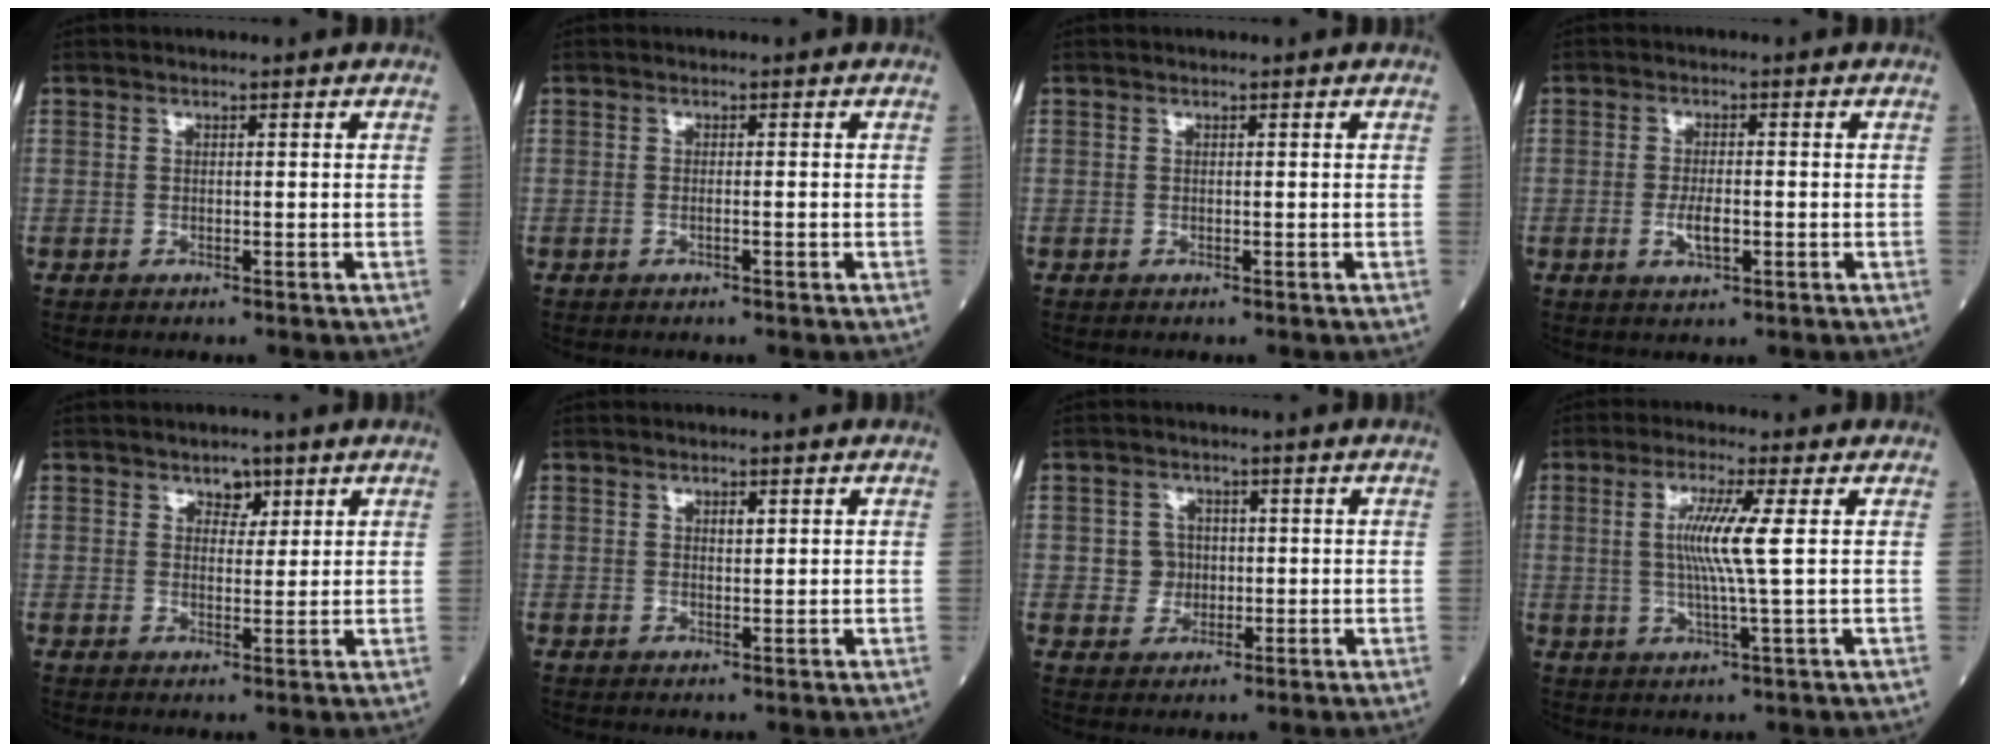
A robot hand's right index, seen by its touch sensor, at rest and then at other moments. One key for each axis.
{"total": 0.7, "fx": -0.4, "fy": 0.0, "fz": 0.6, "tx": -0.013, "ty": 0.000, "tz": -0.005}
{"total": 0.0}
{"total": 3.4, "fx": -0.9, "fy": 1.1, "fz": 3.1, "tx": -0.058, "ty": 0.001, "tz": -0.014}
{"total": 2.8, "fx": 1.6, "fy": 1.9, "fz": 1.3, "tx": -0.010, "ty": 0.002, "tz": 0.023}
{"total": 1.1, "fx": 0.5, "fy": 0.4, "fz": 0.8, "tx": -0.013, "ty": -0.002, "tz": 0.008}
{"total": 3.3, "fx": 0.0, "fy": 3.2, "fz": 0.6, "tx": -0.002, "ty": 0.008, "tz": 0.003}
{"total": 6.6, "fx": 0.9, "fy": -0.9, "fz": 6.5, "tx": -0.133, "ty": -0.001, "tz": 0.018}